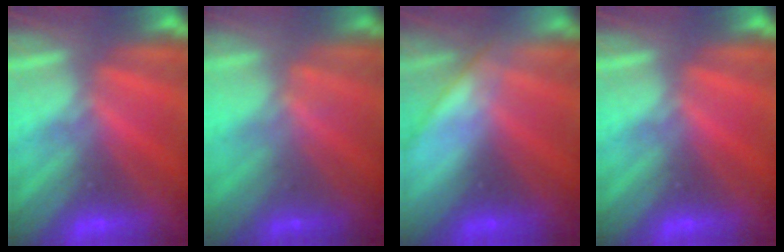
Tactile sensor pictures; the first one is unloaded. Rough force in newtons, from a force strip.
{"total": 1.4}
{"total": 2.9}
{"total": 0.0}